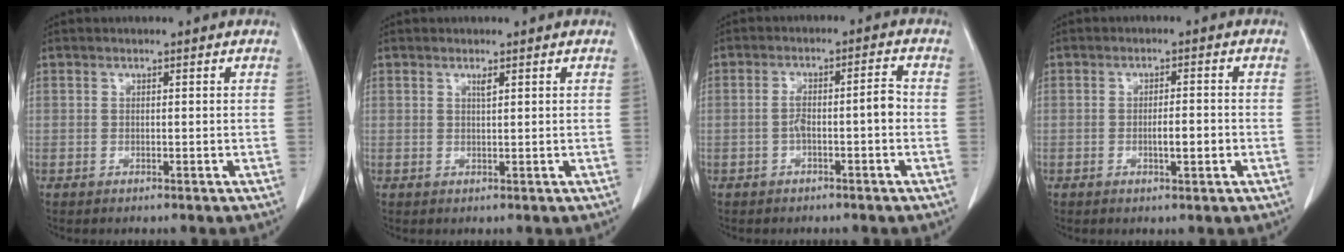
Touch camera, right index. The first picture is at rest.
{"total": 0.8, "force": [0.6, 0.0, 0.6], "torque": [-0.012, -0.005, 0.011]}
{"total": 4.7, "force": [-1.1, 0.9, 4.5], "torque": [-0.078, 0.020, -0.014]}
{"total": 3.2, "force": [-0.8, 0.6, 3.1], "torque": [-0.053, -0.001, -0.010]}